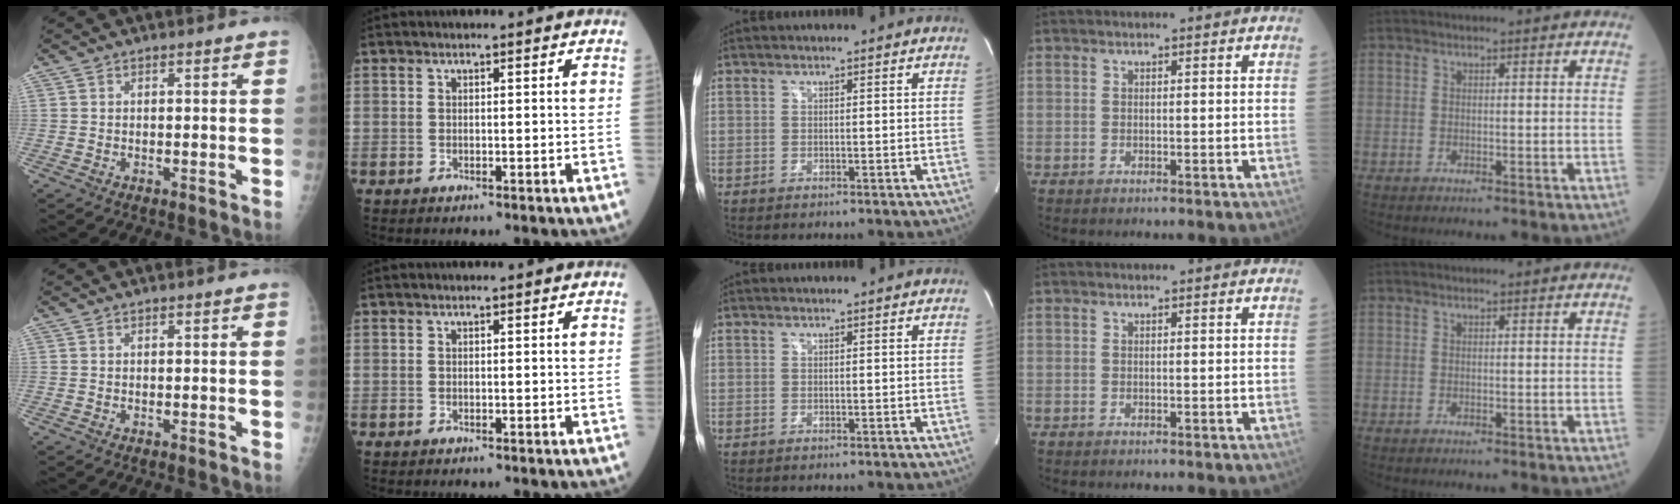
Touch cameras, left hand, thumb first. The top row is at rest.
{}